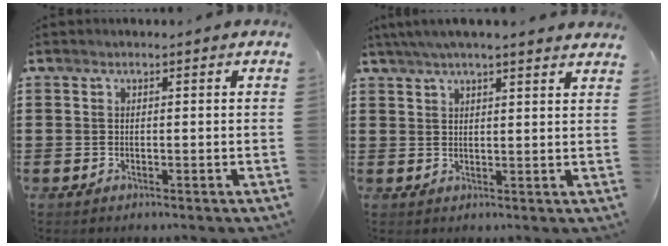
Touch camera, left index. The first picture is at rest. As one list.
[{"total": 4.1, "force": [3.5, -0.1, 2.1], "torque": [-0.051, -0.003, 0.064]}]